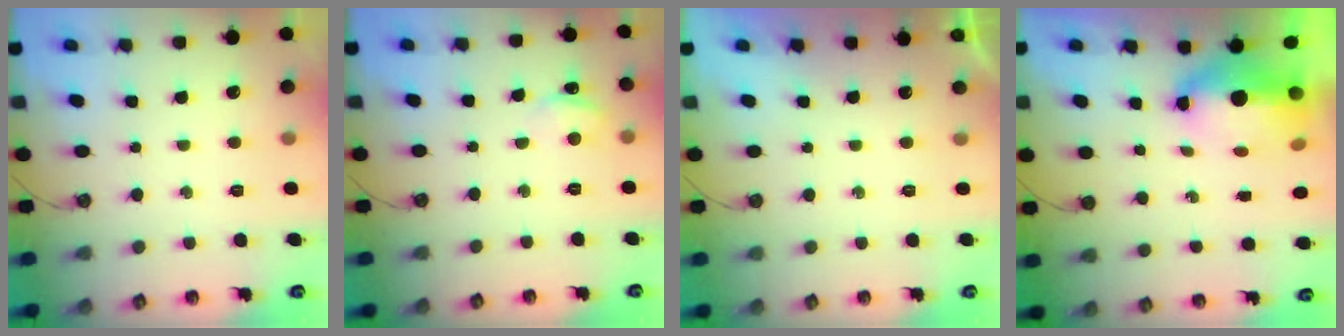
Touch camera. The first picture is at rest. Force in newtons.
{"total": 2.5, "press": 2.5, "slide": 0.4}
{"total": 0.0}
{"total": 10.9, "press": 8.9, "slide": 6.3}